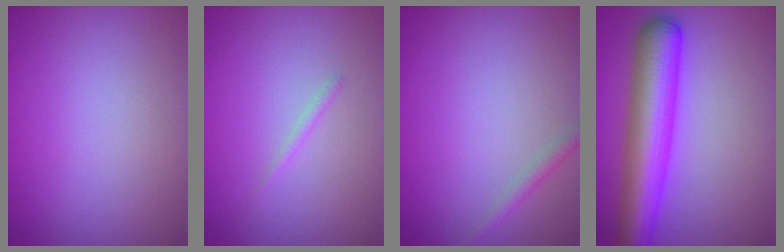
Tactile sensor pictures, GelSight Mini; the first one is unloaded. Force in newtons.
{"total": 0.6, "press": 0.6, "slide": 0.1}
{"total": 1.2, "press": 1.2, "slide": 0.1}
{"total": 7.9, "press": 7.9, "slide": 0.3}